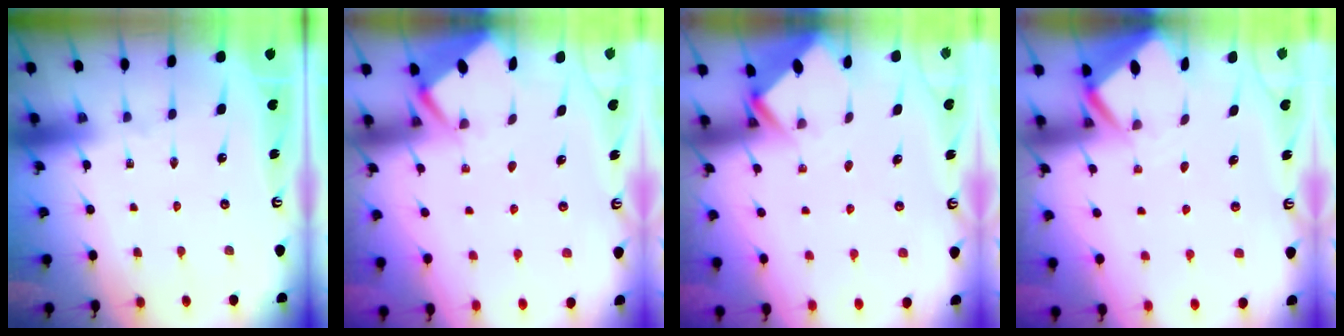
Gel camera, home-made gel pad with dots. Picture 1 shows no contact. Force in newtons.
{"total": 2.6, "press": 2.6, "slide": 0.3}
{"total": 2.8, "press": 2.8, "slide": 0.2}
{"total": 3.3, "press": 3.3, "slide": 0.3}